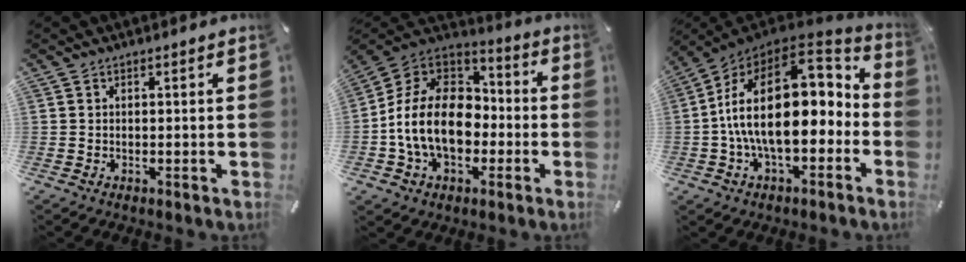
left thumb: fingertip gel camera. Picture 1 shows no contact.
{"total": 16.9, "force": [-3.9, 12.4, 10.7], "torque": [-0.231, 0.027, -0.071]}
{"total": 23.9, "force": [1.0, 13.3, 19.8], "torque": [-0.349, -0.009, 0.021]}